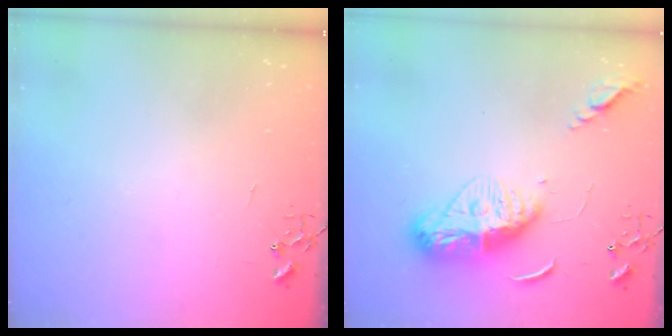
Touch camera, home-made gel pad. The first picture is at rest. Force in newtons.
{"total": 13.7, "press": 13.7, "slide": 1.4}